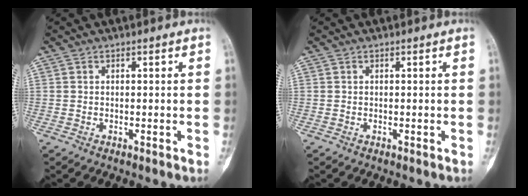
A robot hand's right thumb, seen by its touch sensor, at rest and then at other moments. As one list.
[{"total": 0.0}]